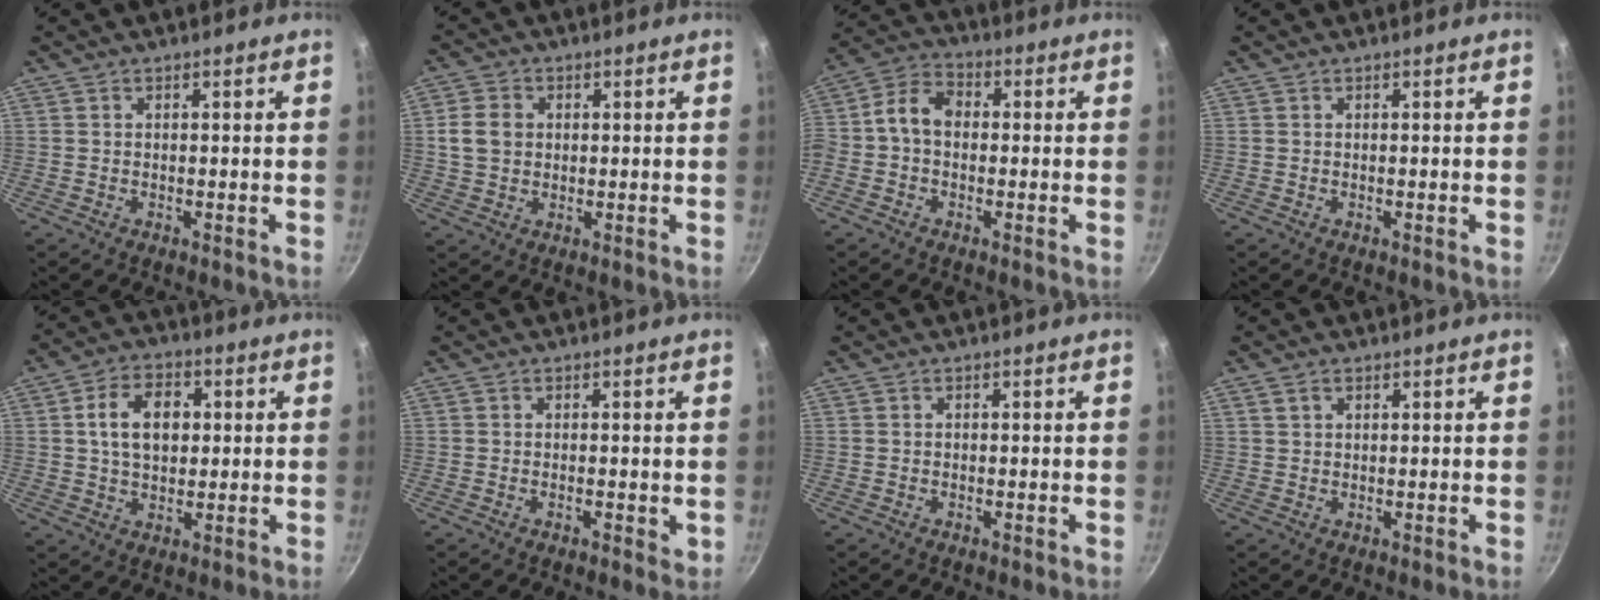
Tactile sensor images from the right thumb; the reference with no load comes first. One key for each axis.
{"total": 5.8, "fx": 0.9, "fy": 4.8, "fz": 3.2, "tx": -0.047, "ty": 0.003, "tz": 0.013}
{"total": 7.8, "fx": -0.3, "fy": 5.8, "fz": 5.3, "tx": -0.094, "ty": 0.027, "tz": -0.026}
{"total": 0.0}
{"total": 9.9, "fx": 1.6, "fy": 6.8, "fz": 6.9, "tx": -0.099, "ty": 0.010, "tz": 0.023}
{"total": 1.6, "fx": -0.3, "fy": 0.7, "fz": 1.4, "tx": -0.019, "ty": -0.002, "tz": -0.005}
{"total": 0.0}
{"total": 1.8, "fx": 1.0, "fy": 1.1, "fz": 1.0, "tx": -0.013, "ty": -0.001, "tz": 0.020}